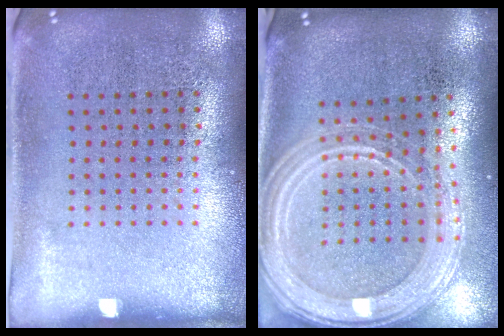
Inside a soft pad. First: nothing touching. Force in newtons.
{"total": 2.3, "press": 2.0, "slide": 1.0}